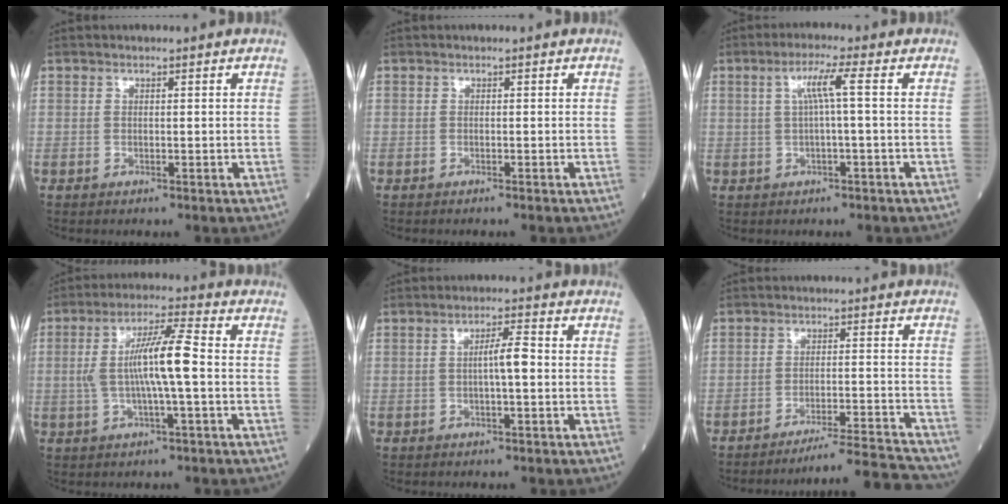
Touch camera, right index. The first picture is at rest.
{"total": 0.7, "force": [-0.6, 0.0, 0.2], "torque": [-0.005, -0.001, -0.010]}
{"total": 4.2, "force": [0.6, -0.5, 4.2], "torque": [-0.082, 0.013, 0.015]}
{"total": 9.3, "force": [-0.3, 0.6, 9.3], "torque": [-0.178, 0.014, -0.012]}
{"total": 3.9, "force": [-0.1, 0.4, 3.8], "torque": [-0.067, 0.007, -0.003]}
{"total": 10.7, "force": [-10.5, -2.0, 1.0], "torque": [-0.001, 0.005, -0.157]}